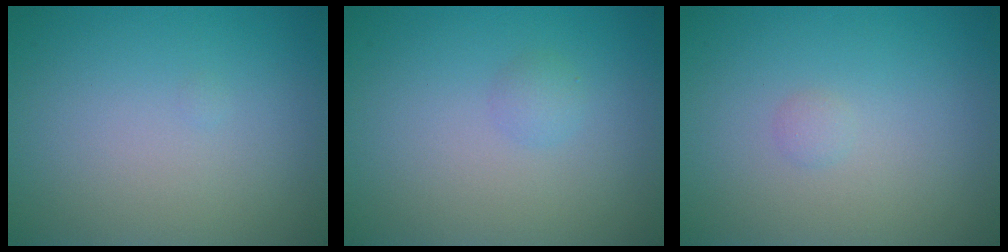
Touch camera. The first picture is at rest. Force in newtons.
{"total": 1.0, "press": 1.0, "slide": 0.1}
{"total": 0.5, "press": 0.5, "slide": 0.0}